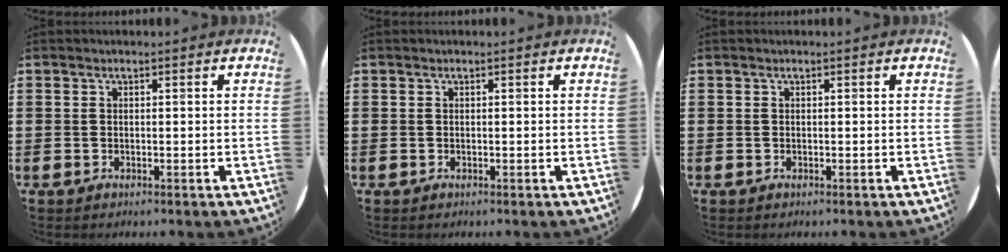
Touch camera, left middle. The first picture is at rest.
{"total": 0.0}
{"total": 0.0}